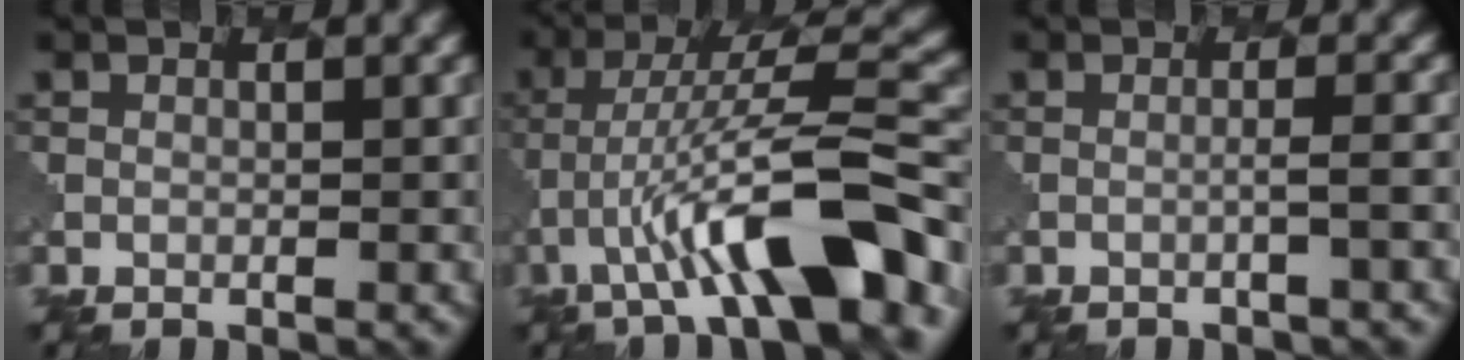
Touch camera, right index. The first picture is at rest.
{"total": 10.9, "force": [-4.8, 2.2, 9.6], "torque": [-0.151, 0.021, -0.072]}
{"total": 1.4, "force": [-0.4, 0.2, 1.3], "torque": [-0.005, 0.010, -0.017]}